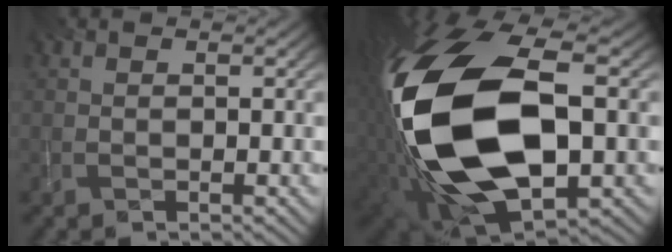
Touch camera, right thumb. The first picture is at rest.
{"total": 21.5, "force": [-1.2, 12.5, 17.4], "torque": [-0.408, -0.055, -0.006]}